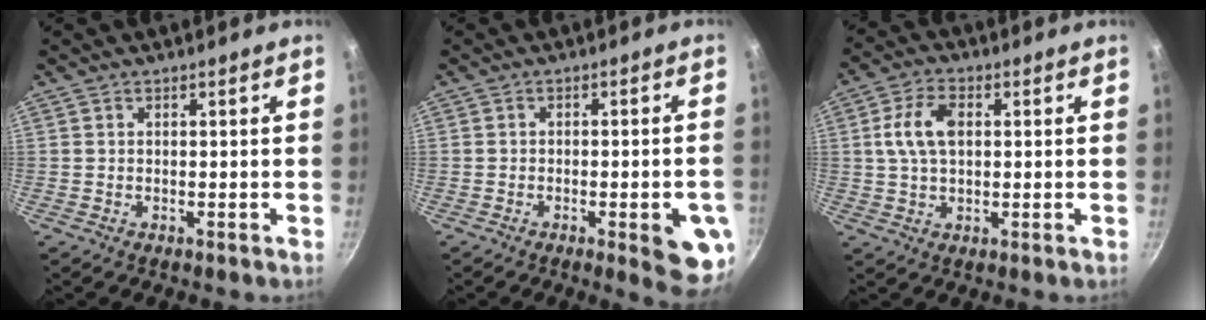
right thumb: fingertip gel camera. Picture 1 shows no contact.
{"total": 9.3, "force": [-3.0, 2.5, 8.4], "torque": [-0.079, 0.009, -0.035]}
{"total": 8.1, "force": [1.3, 4.9, 6.3], "torque": [-0.113, 0.012, 0.020]}